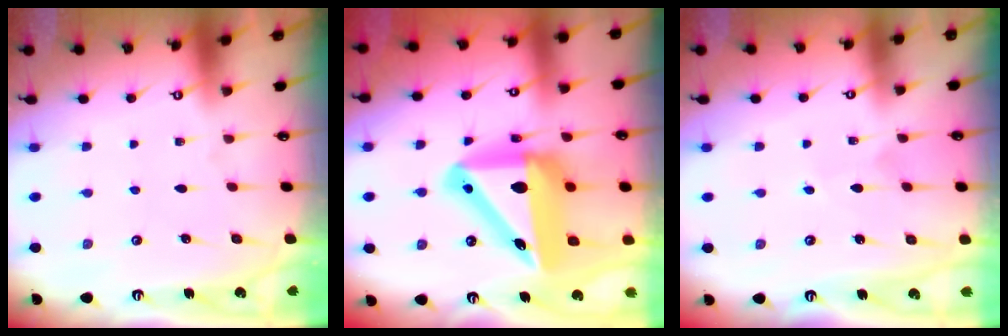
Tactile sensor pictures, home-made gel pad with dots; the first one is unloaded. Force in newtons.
{"total": 18.3, "press": 17.8, "slide": 4.1}
{"total": 3.2, "press": 3.2, "slide": 0.3}